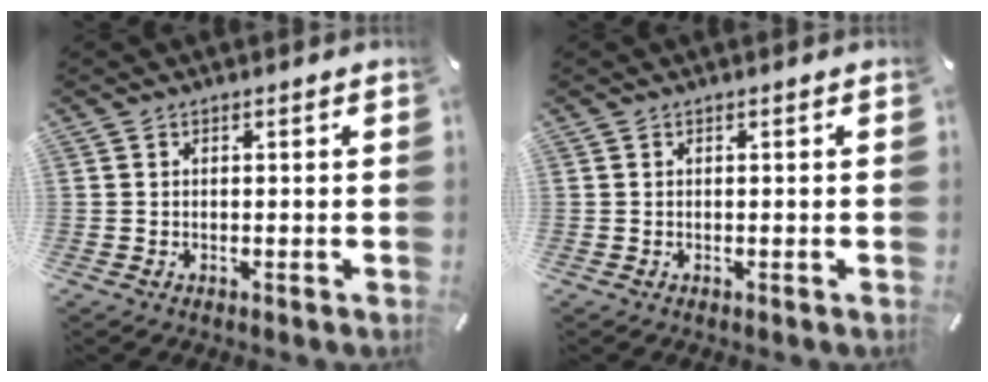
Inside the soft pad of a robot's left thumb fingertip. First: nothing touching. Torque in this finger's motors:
{"motor_torque": [-0.01, 0.01, -0.01, 0.01, 0.00]}